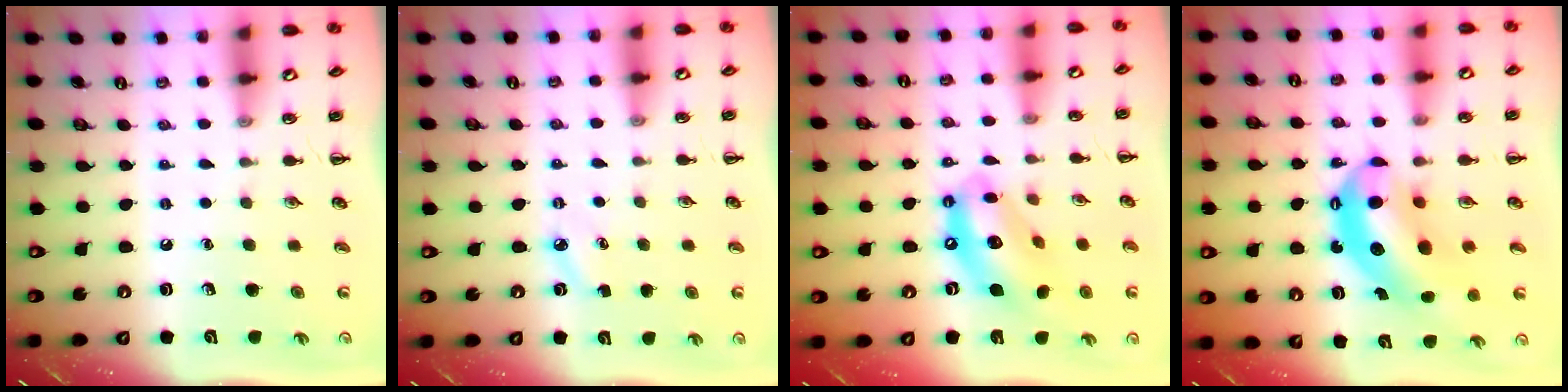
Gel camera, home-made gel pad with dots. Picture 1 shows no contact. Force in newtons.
{"total": 2.8, "press": 2.7, "slide": 0.7}
{"total": 14.5, "press": 14.1, "slide": 3.7}
{"total": 13.7, "press": 13.1, "slide": 3.9}